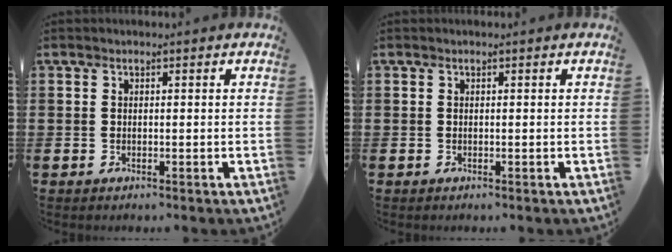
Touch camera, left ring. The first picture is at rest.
{"total": 0.0}